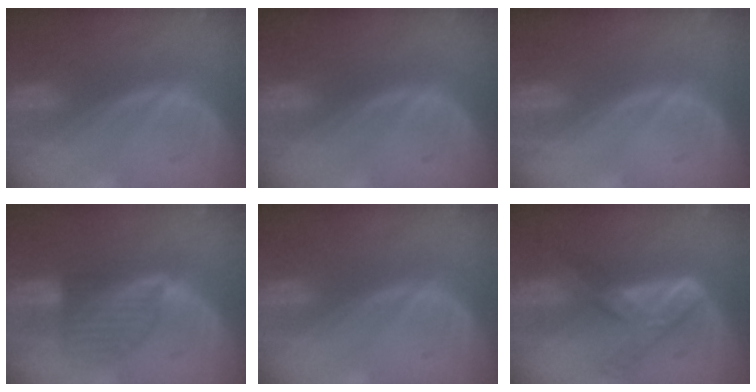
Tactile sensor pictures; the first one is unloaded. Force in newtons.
{"total": 0.0}
{"total": 0.0}
{"total": 6.5, "press": 6.5, "slide": 0.9}
{"total": 0.0}
{"total": 7.4, "press": 6.2, "slide": 4.0}